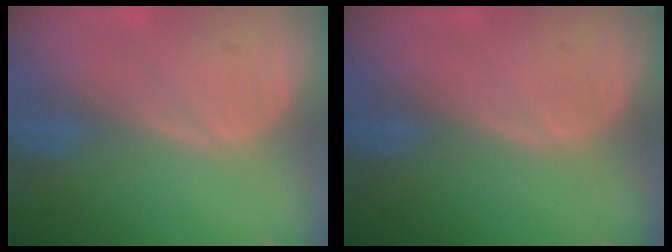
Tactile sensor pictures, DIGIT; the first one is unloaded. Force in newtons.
{"total": 0.0}